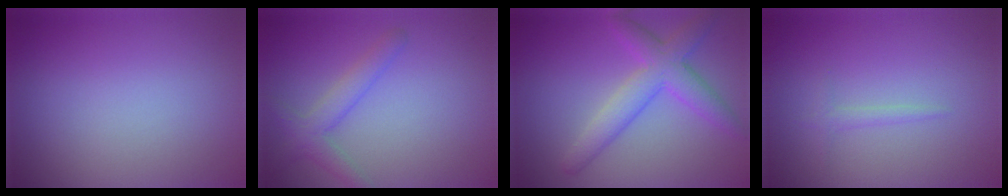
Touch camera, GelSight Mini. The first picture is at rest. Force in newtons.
{"total": 2.7, "press": 2.7, "slide": 0.2}
{"total": 4.6, "press": 4.6, "slide": 0.1}
{"total": 0.8, "press": 0.8, "slide": 0.1}